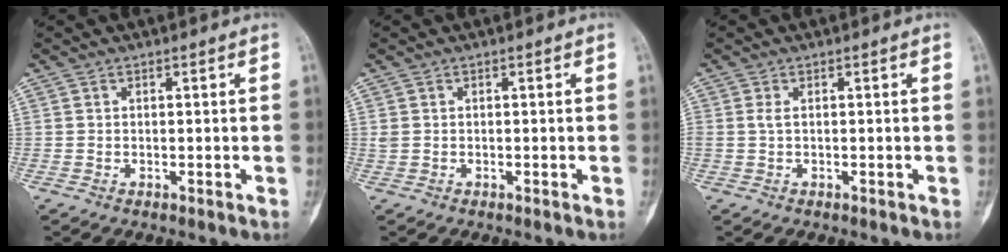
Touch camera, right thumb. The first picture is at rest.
{"total": 0.7, "force": [-0.1, 0.6, 0.4], "torque": [-0.012, 0.002, -0.002]}
{"total": 0.9, "force": [0.0, 0.4, 0.8], "torque": [-0.018, -0.001, -0.002]}